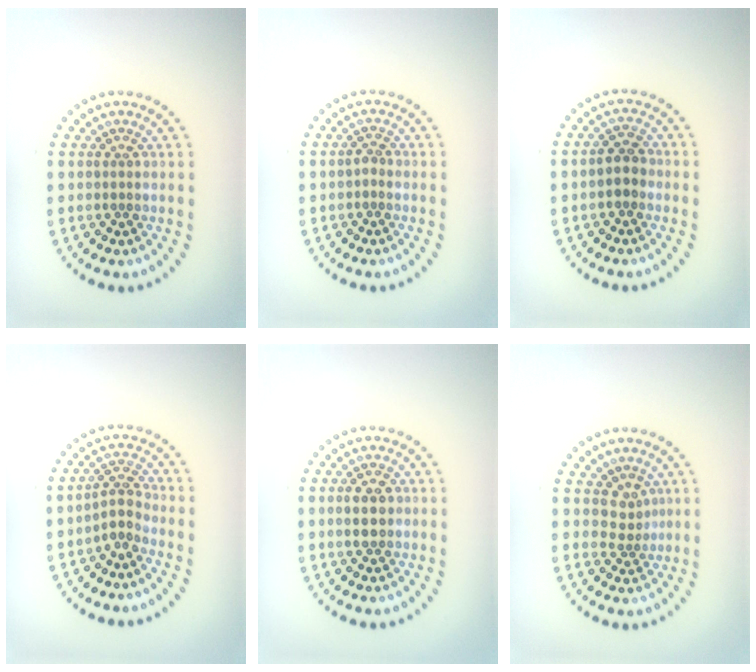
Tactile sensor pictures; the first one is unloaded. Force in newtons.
{"total": 0.8, "press": 0.6, "slide": 0.5}
{"total": 2.0, "press": 1.9, "slide": 0.6}
{"total": 2.2, "press": 1.6, "slide": 1.5}
{"total": 2.6, "press": 2.6, "slide": 0.1}
{"total": 1.9, "press": 1.2, "slide": 1.4}